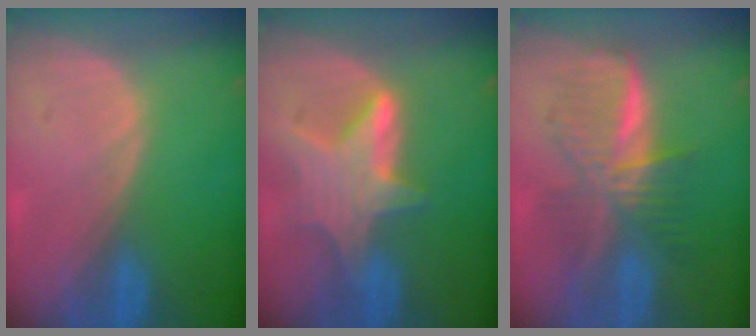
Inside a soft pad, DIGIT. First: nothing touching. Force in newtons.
{"total": 7.0, "press": 6.7, "slide": 2.0}
{"total": 8.1, "press": 8.1, "slide": 0.3}